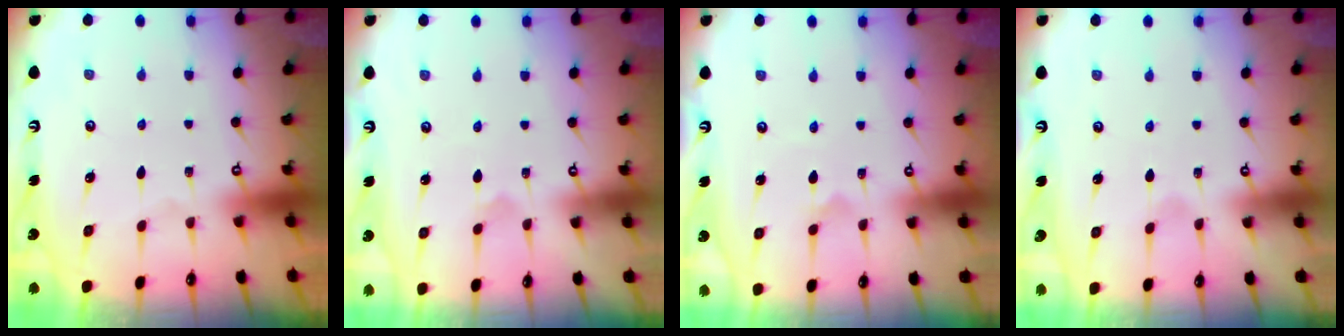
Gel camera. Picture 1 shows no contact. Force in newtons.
{"total": 1.7, "press": 1.7, "slide": 0.1}
{"total": 2.5, "press": 2.5, "slide": 0.3}
{"total": 1.0, "press": 1.0, "slide": 0.2}